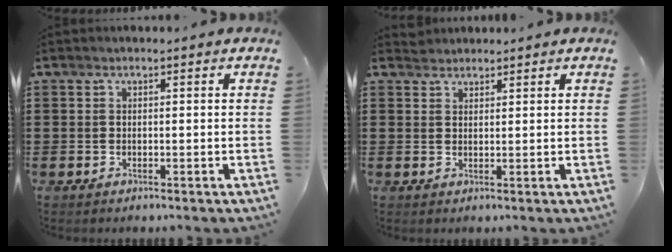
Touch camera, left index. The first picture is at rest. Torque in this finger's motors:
{"motor_torque": [-0.07, -0.03, -0.01, -0.01]}